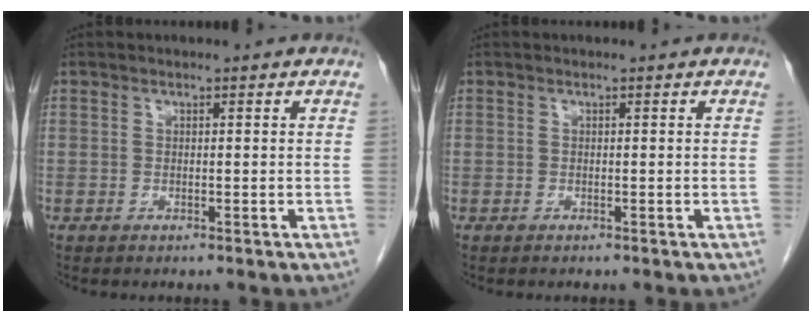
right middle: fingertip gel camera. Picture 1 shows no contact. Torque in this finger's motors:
{"motor_torque": [-0.02, 0.11, -0.02, -0.01]}